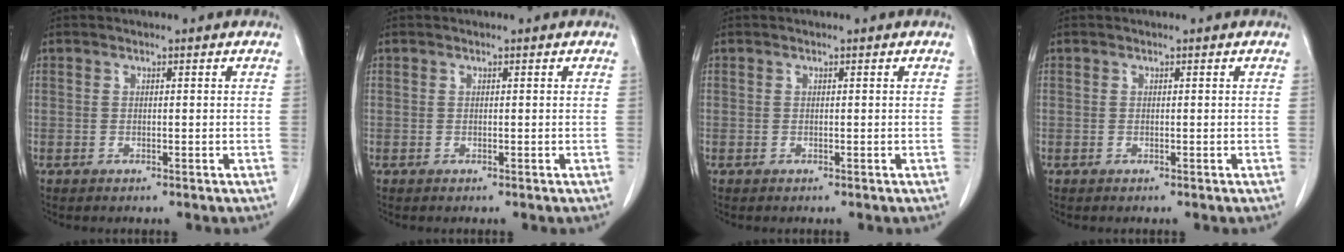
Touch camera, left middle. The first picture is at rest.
{"total": 0.0}
{"total": 0.0}
{"total": 0.0}